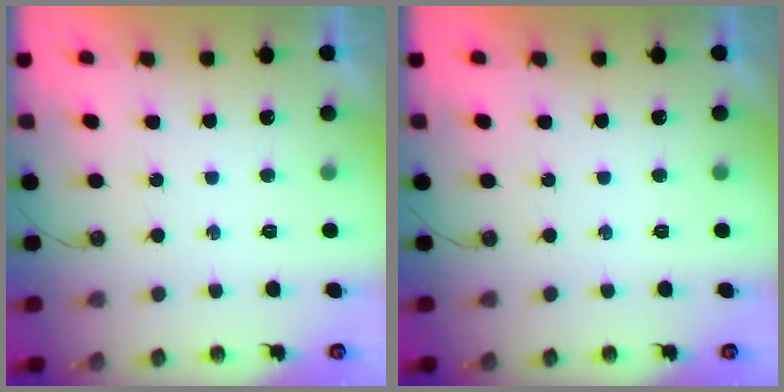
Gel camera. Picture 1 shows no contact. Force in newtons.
{"total": 0.0}